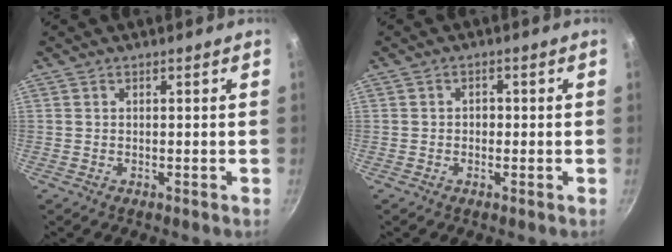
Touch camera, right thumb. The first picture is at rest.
{"total": 1.4, "force": [-0.3, 1.2, 0.7], "torque": [-0.008, 0.006, -0.007]}